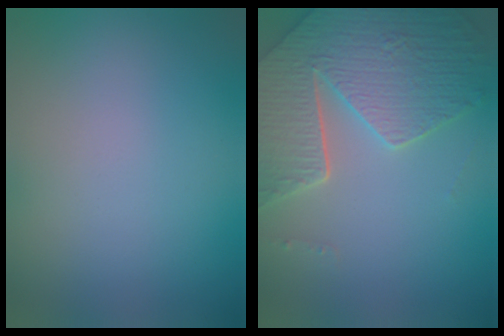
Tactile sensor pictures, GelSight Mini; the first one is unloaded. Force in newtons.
{"total": 7.2, "press": 5.5, "slide": 4.7}